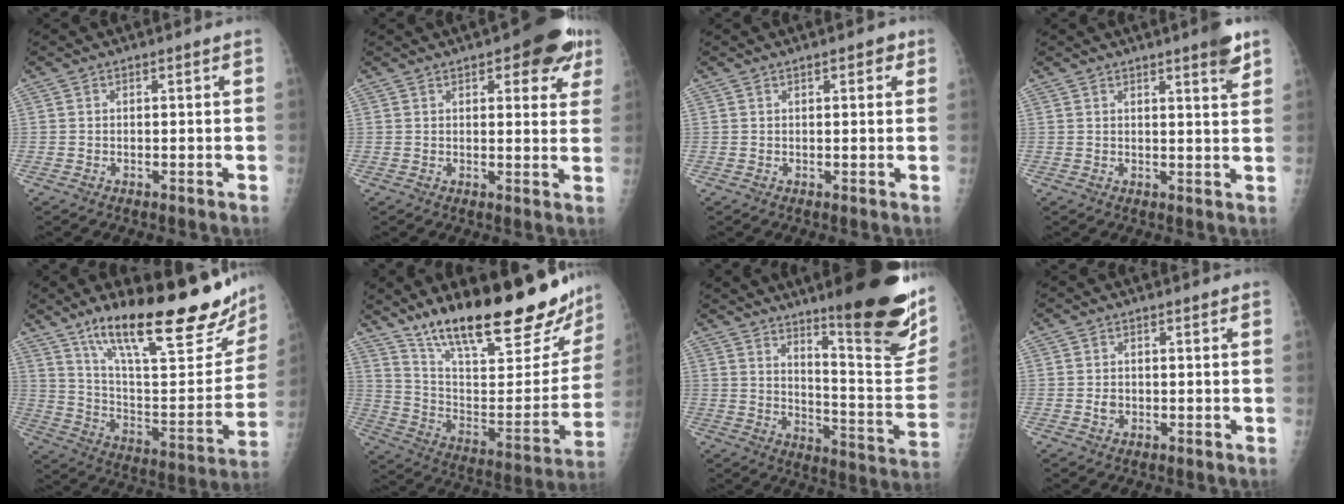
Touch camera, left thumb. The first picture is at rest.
{"total": 10.4, "force": [5.6, 4.3, 7.7], "torque": [-0.054, -0.015, 0.061]}
{"total": 2.4, "force": [1.2, 1.1, 1.8], "torque": [-0.014, -0.001, 0.013]}
{"total": 4.8, "force": [3.1, 0.5, 3.6], "torque": [-0.041, -0.018, 0.039]}
{"total": 30.1, "force": [19.6, 8.1, 21.3], "torque": [-0.285, -0.068, 0.313]}
{"total": 29.8, "force": [22.0, 7.9, 18.6], "torque": [-0.253, -0.087, 0.338]}
{"total": 24.3, "force": [14.7, 4.8, 18.8], "torque": [-0.227, -0.091, 0.218]}
{"total": 1.3, "force": [-0.1, 1.1, 0.8], "torque": [-0.008, 0.002, -0.001]}